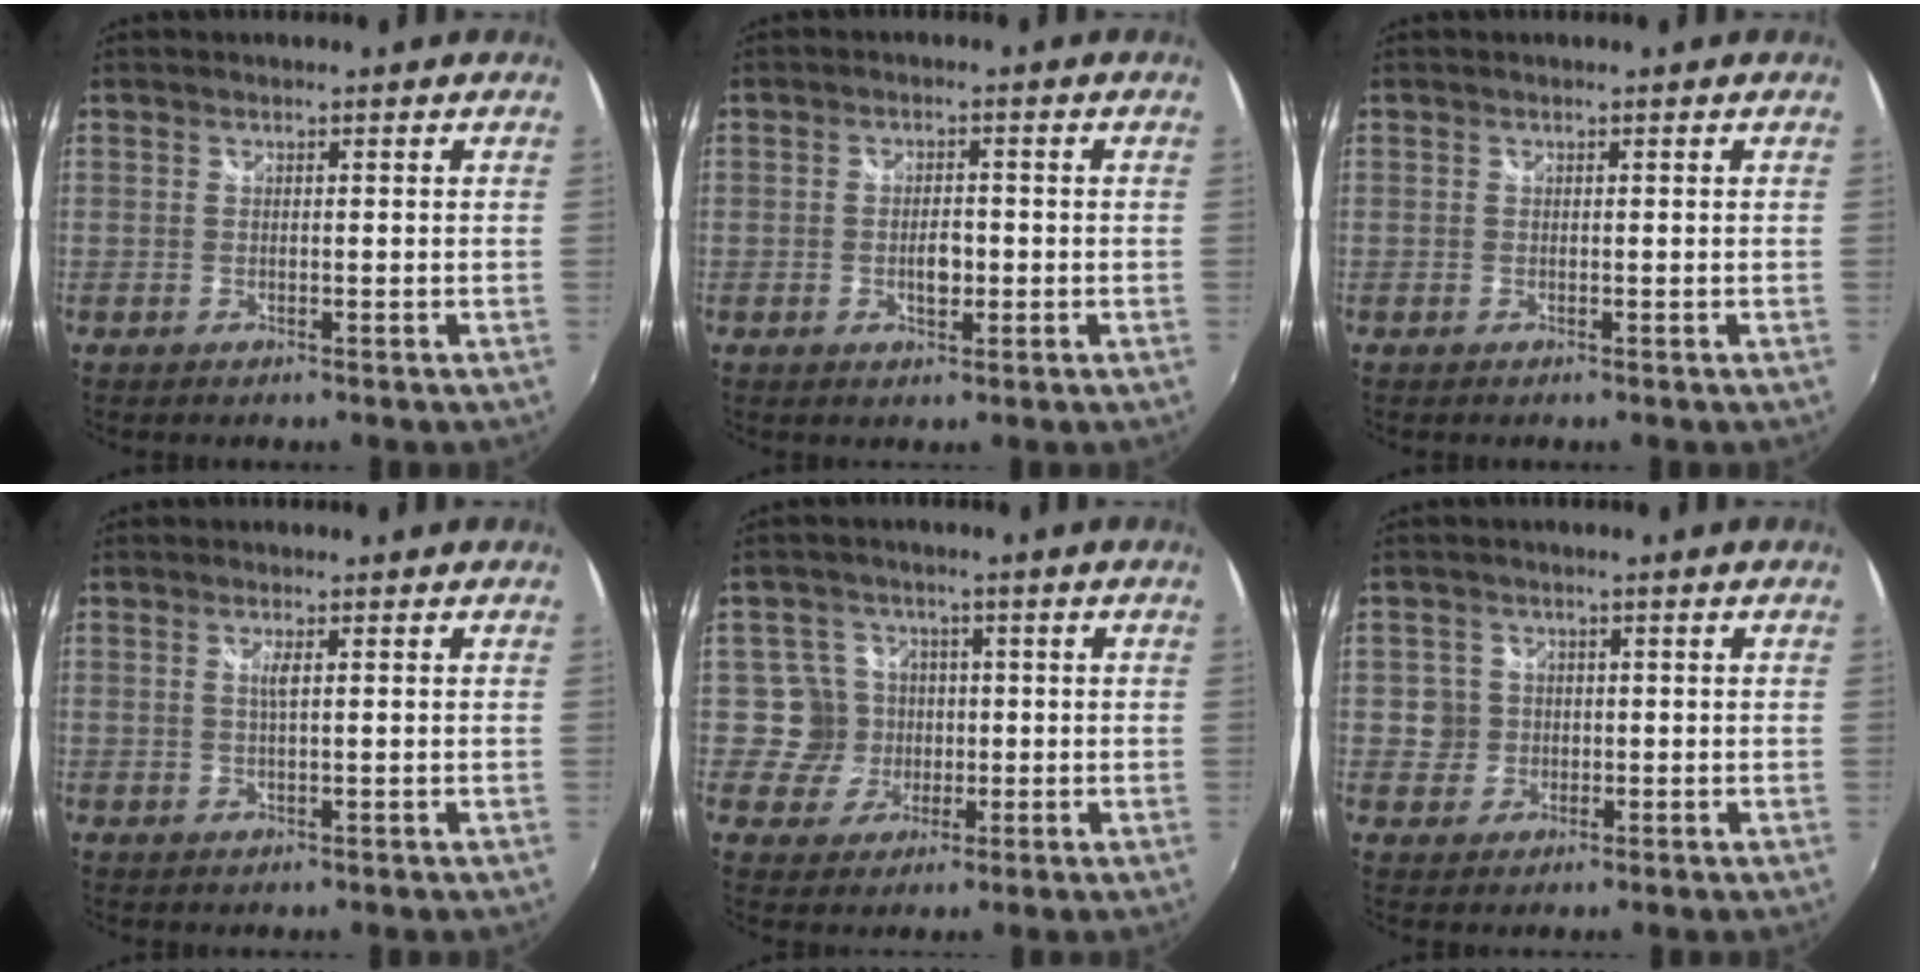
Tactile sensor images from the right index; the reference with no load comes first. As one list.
[{"total": 3.4, "force": [-0.8, 1.8, 2.8], "torque": [-0.049, 0.000, -0.013]}, {"total": 0.0}, {"total": 1.5, "force": [0.5, -0.4, 1.4], "torque": [-0.026, -0.001, 0.008]}, {"total": 5.9, "force": [-0.3, 5.9, 0.0], "torque": [-0.004, 0.013, -0.008]}, {"total": 3.7, "force": [-0.2, 3.6, 0.3], "torque": [0.000, 0.014, -0.001]}]